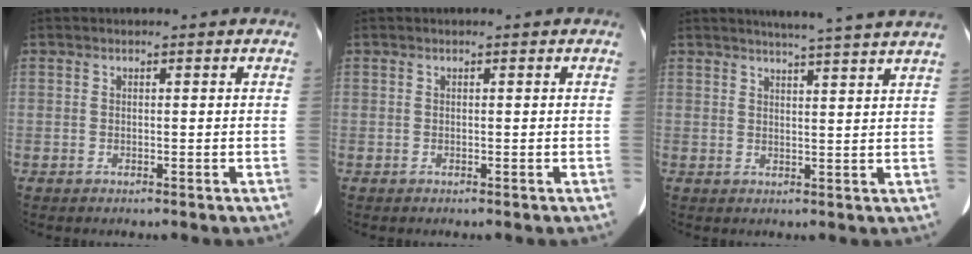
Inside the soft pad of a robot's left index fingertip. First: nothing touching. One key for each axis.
{"total": 0.0}
{"total": 10.6, "fx": 9.5, "fy": -1.0, "fz": 4.6, "tx": -0.065, "ty": 0.000, "tz": 0.105}